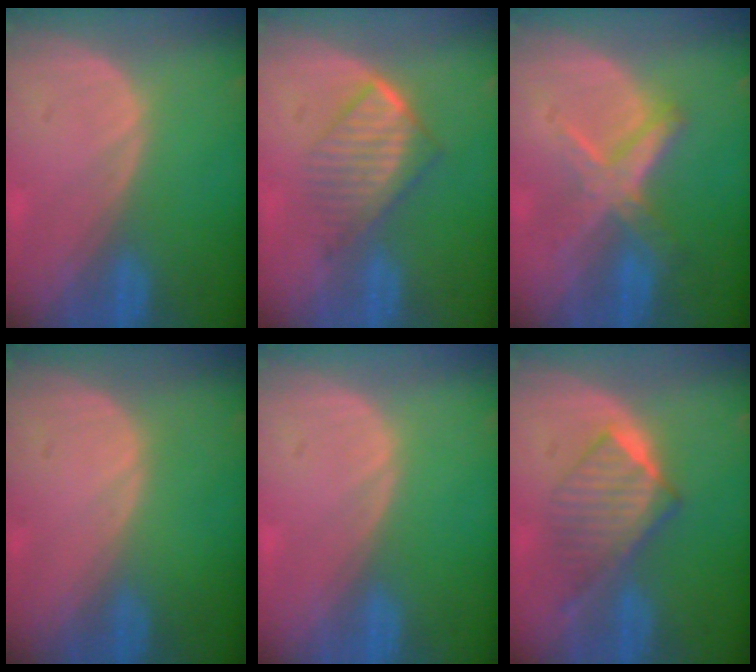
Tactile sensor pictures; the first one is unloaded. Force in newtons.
{"total": 6.8, "press": 5.9, "slide": 3.4}
{"total": 6.5, "press": 5.8, "slide": 3.0}
{"total": 0.0}
{"total": 0.0}
{"total": 6.5, "press": 6.2, "slide": 2.1}